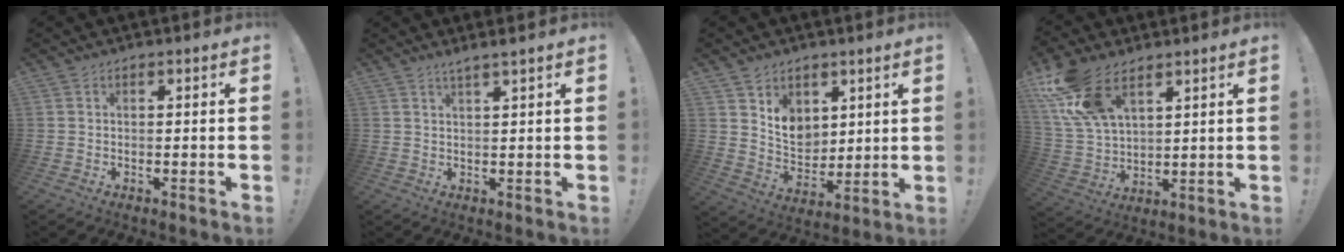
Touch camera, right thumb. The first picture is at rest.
{"total": 2.5, "force": [1.9, -0.3, 1.6], "torque": [-0.027, -0.010, 0.032]}
{"total": 9.1, "force": [5.4, 7.0, 2.4], "torque": [-0.036, -0.047, 0.109]}
{"total": 15.4, "force": [9.2, 8.1, 9.3], "torque": [-0.189, -0.037, 0.175]}